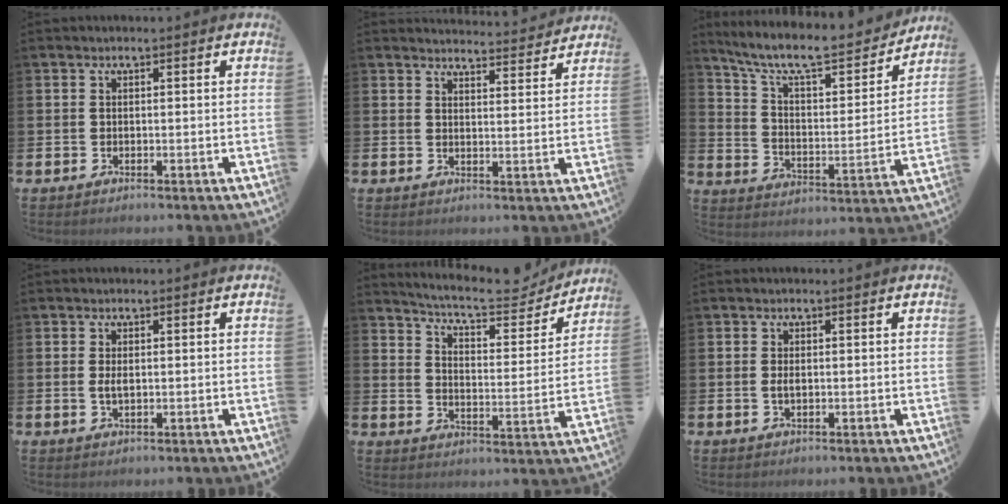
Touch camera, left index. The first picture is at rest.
{"total": 4.1, "force": [4.1, 0.2, 0.1], "torque": [-0.001, -0.034, 0.070]}
{"total": 9.6, "force": [8.3, 2.2, 4.1], "torque": [-0.113, -0.054, 0.142]}
{"total": 1.6, "force": [0.1, 0.7, 1.5], "torque": [-0.025, 0.001, -0.001]}
{"total": 7.2, "force": [6.7, 1.5, 2.2], "torque": [-0.061, -0.052, 0.110]}
{"total": 1.1, "force": [0.0, 0.5, 1.0], "torque": [-0.016, 0.002, -0.003]}